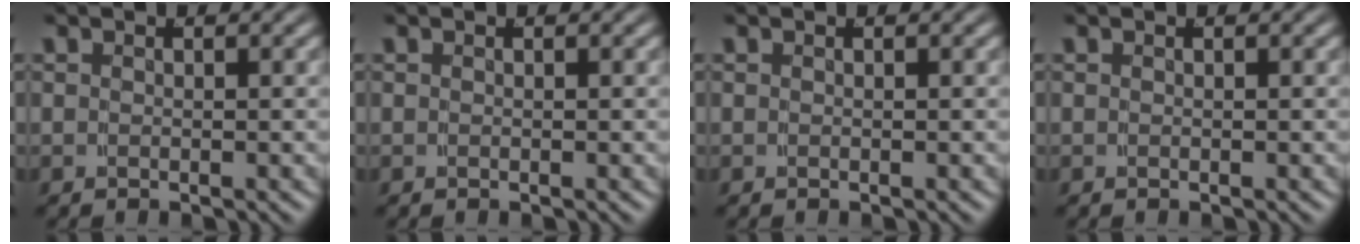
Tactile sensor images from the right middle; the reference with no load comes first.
{"total": 0.0}
{"total": 0.0}
{"total": 0.0}